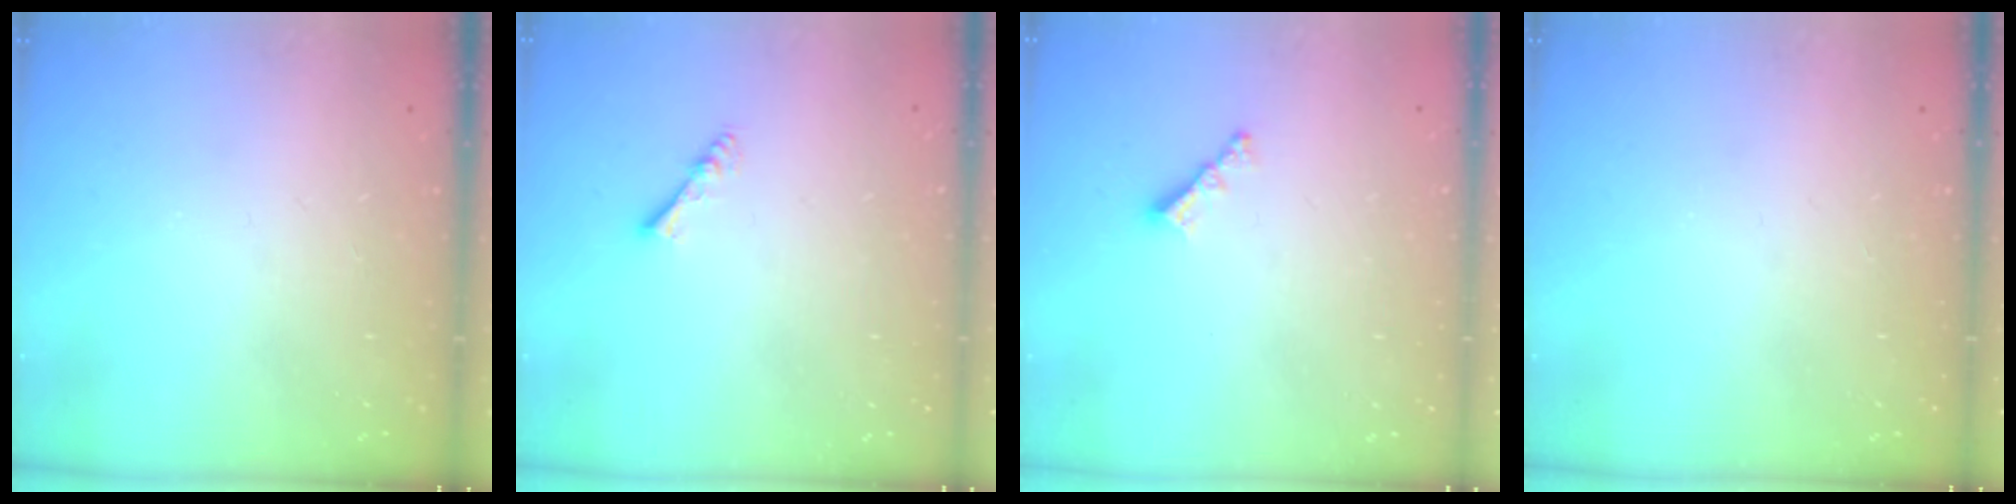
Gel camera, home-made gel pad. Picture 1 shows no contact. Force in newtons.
{"total": 2.9, "press": 2.8, "slide": 0.4}
{"total": 3.4, "press": 3.4, "slide": 0.1}
{"total": 0.0}